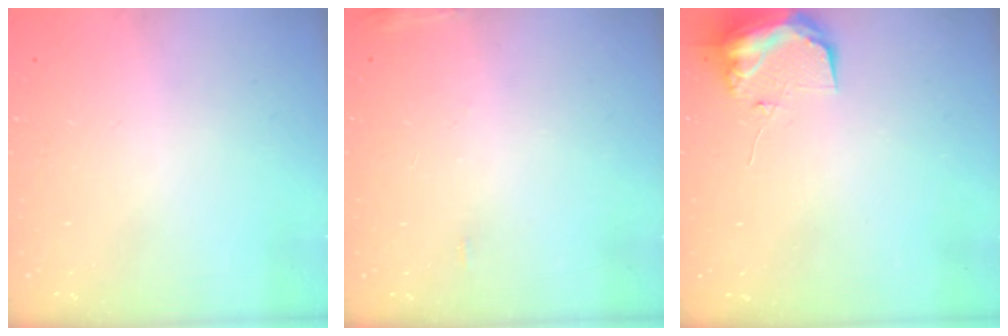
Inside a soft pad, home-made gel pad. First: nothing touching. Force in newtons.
{"total": 4.1, "press": 3.9, "slide": 1.1}
{"total": 9.4, "press": 9.3, "slide": 1.3}